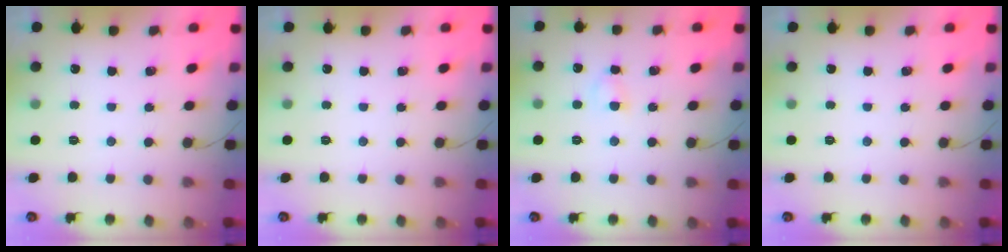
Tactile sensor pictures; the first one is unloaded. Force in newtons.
{"total": 0.0}
{"total": 3.4, "press": 3.2, "slide": 1.1}
{"total": 0.0}